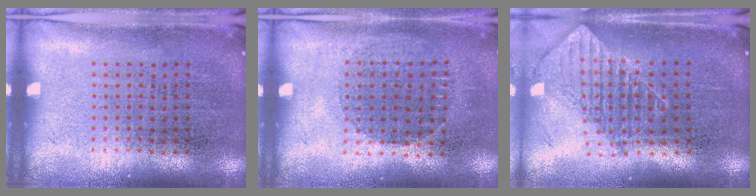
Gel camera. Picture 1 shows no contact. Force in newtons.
{"total": 0.9, "press": 0.8, "slide": 0.4}
{"total": 1.9, "press": 1.4, "slide": 1.2}